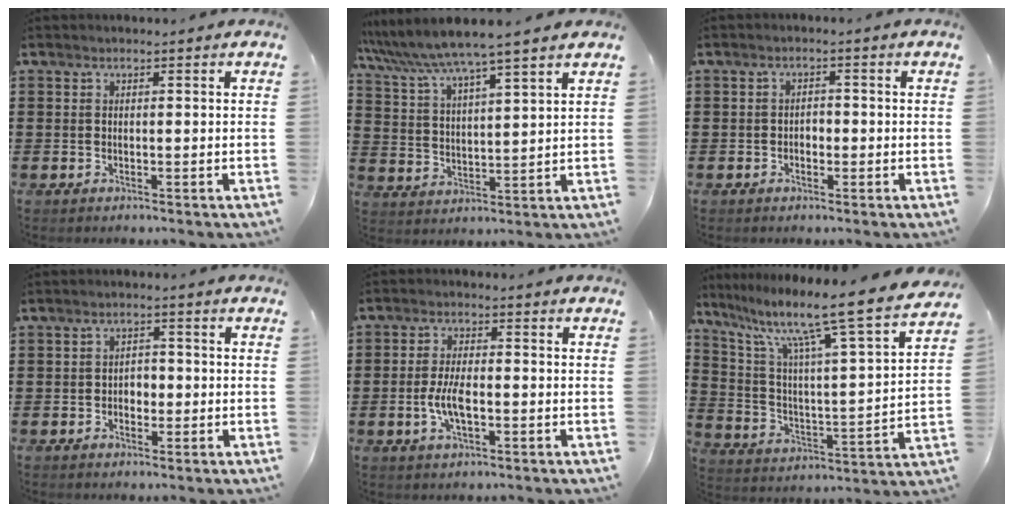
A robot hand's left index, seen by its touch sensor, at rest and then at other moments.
{"total": 5.9, "force": [5.3, -0.5, 2.7], "torque": [-0.073, -0.032, 0.087]}
{"total": 1.4, "force": [-0.7, 1.0, 0.8], "torque": [-0.019, 0.002, -0.015]}
{"total": 2.2, "force": [-0.8, 1.6, 1.3], "torque": [-0.028, 0.004, -0.020]}
{"total": 5.6, "force": [-1.2, 2.2, 5.0], "torque": [-0.115, -0.003, -0.029]}
{"total": 11.3, "force": [9.0, -0.3, 6.8], "torque": [-0.151, -0.073, 0.136]}